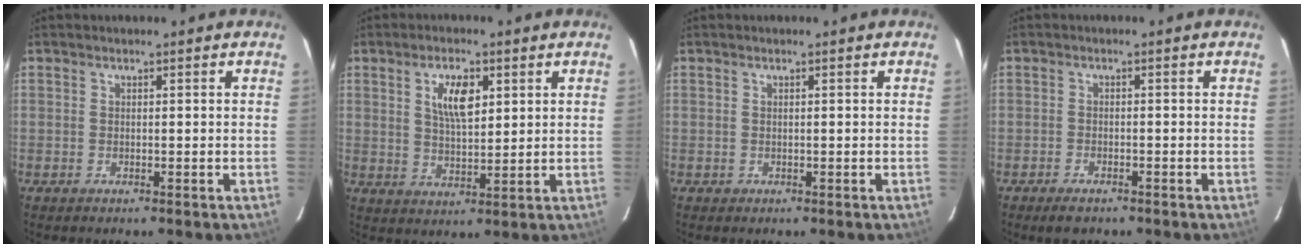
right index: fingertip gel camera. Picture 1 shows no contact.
{"total": 6.8, "force": [2.6, 3.0, 5.6], "torque": [-0.097, 0.005, 0.051]}
{"total": 0.0}
{"total": 3.0, "force": [-2.3, 1.3, 1.5], "torque": [-0.038, -0.004, -0.038]}